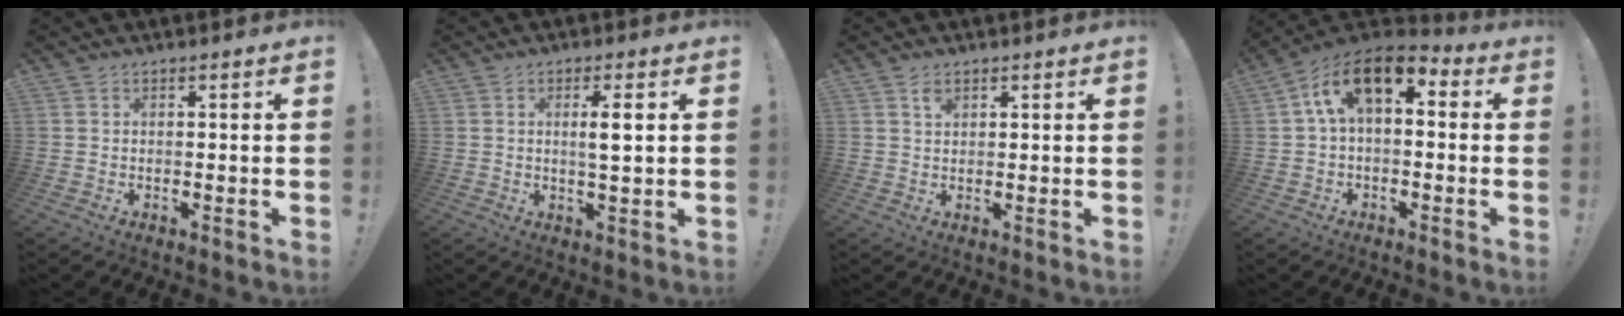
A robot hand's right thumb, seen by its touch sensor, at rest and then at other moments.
{"total": 4.5, "force": [1.2, 0.4, 4.3], "torque": [-0.060, -0.010, 0.011]}
{"total": 2.0, "force": [1.3, 1.1, 1.0], "torque": [-0.004, -0.009, 0.021]}
{"total": 12.5, "force": [4.4, 6.6, 9.6], "torque": [-0.171, -0.005, 0.082]}